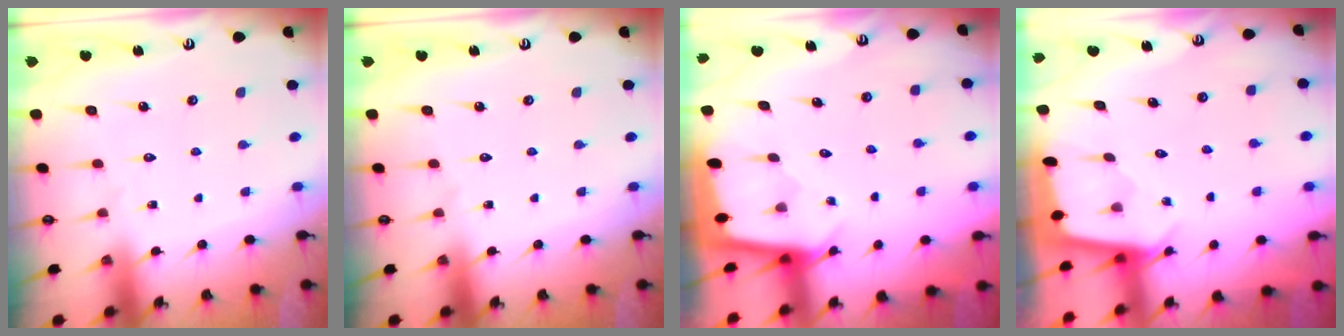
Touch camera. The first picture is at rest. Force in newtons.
{"total": 0.0}
{"total": 1.9, "press": 1.9, "slide": 0.2}
{"total": 1.6, "press": 1.6, "slide": 0.1}